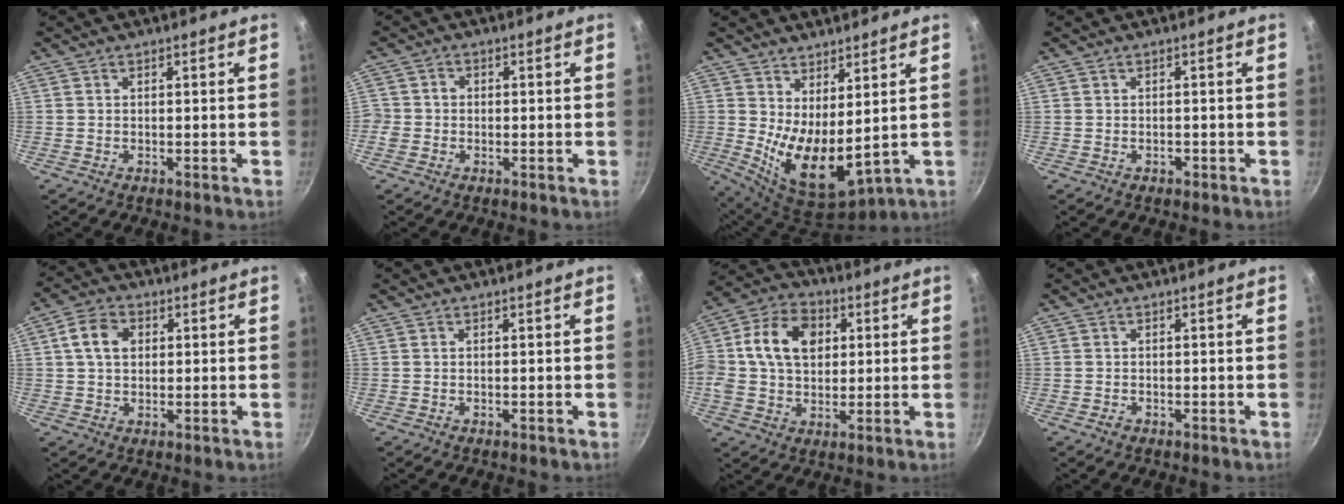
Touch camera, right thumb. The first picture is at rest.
{"total": 2.7, "force": [-0.7, 2.5, 0.8], "torque": [-0.004, 0.009, -0.018]}
{"total": 11.3, "force": [3.1, 5.2, 9.5], "torque": [-0.145, -0.050, 0.068]}
{"total": 0.8, "force": [-0.4, 0.6, 0.4], "torque": [-0.003, 0.005, -0.005]}
{"total": 4.7, "force": [0.9, 3.6, 2.9], "torque": [-0.041, 0.008, 0.007]}
{"total": 0.0}
{"total": 15.1, "force": [3.0, 11.1, 9.8], "torque": [-0.159, 0.015, 0.034]}
{"total": 1.0, "force": [-0.5, 0.7, 0.3], "torque": [-0.005, 0.002, -0.008]}